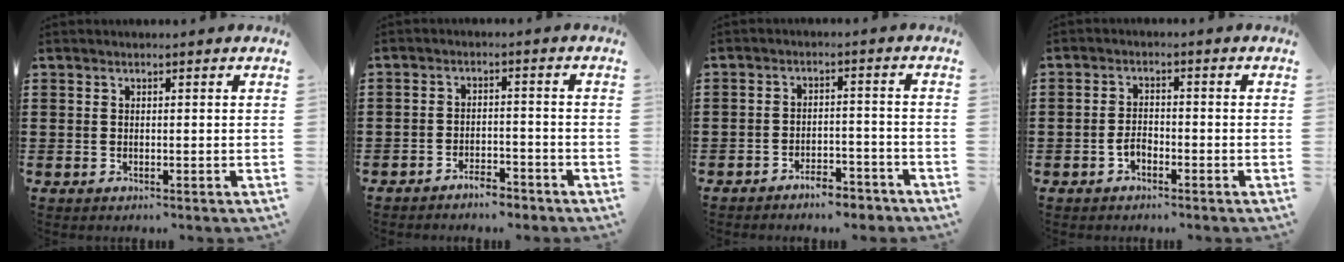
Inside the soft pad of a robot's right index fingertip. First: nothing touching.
{"total": 3.4, "force": [-3.3, 0.7, 0.6], "torque": [-0.014, 0.007, -0.067]}
{"total": 4.2, "force": [-4.1, 0.9, 0.9], "torque": [-0.016, 0.011, -0.082]}
{"total": 2.2, "force": [-1.3, 1.1, 1.4], "torque": [-0.038, -0.001, -0.028]}